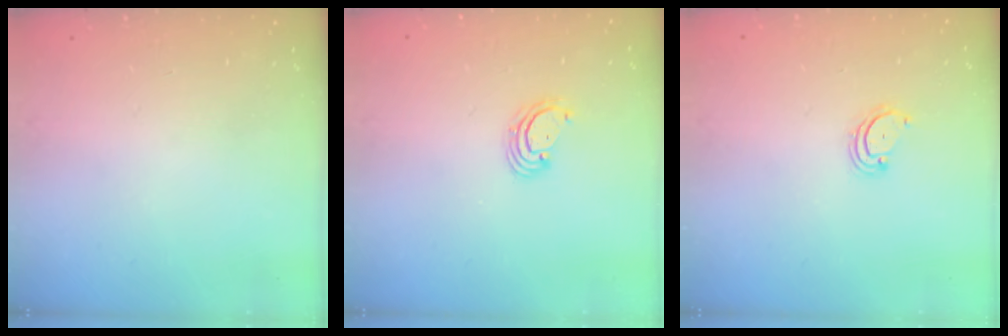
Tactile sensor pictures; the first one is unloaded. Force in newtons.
{"total": 2.4, "press": 2.4, "slide": 0.2}
{"total": 2.9, "press": 2.9, "slide": 0.3}